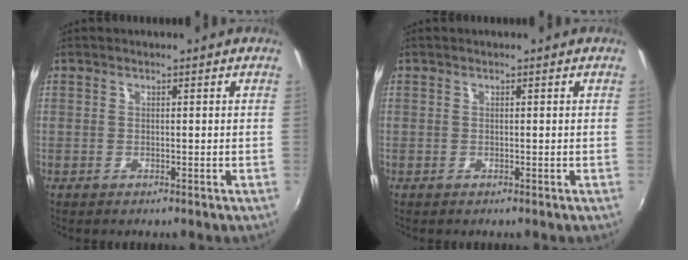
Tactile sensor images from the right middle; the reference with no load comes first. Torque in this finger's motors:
{"motor_torque": [0.00, 0.00, 0.00, 0.01]}